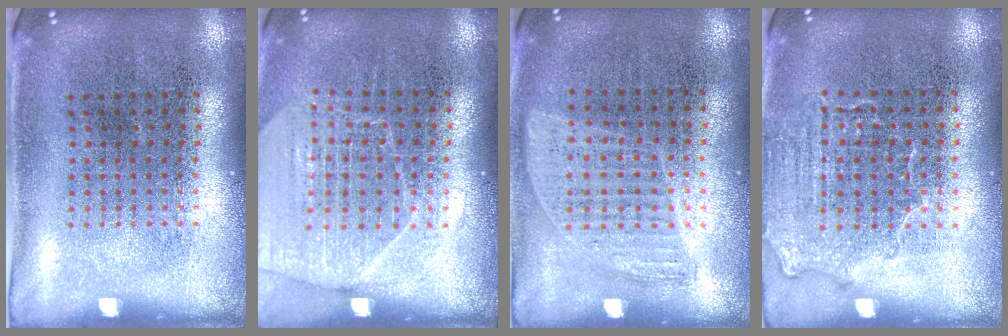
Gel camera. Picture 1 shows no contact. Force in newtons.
{"total": 1.6, "press": 1.6, "slide": 0.1}
{"total": 0.9, "press": 0.8, "slide": 0.4}
{"total": 1.4, "press": 1.2, "slide": 0.7}